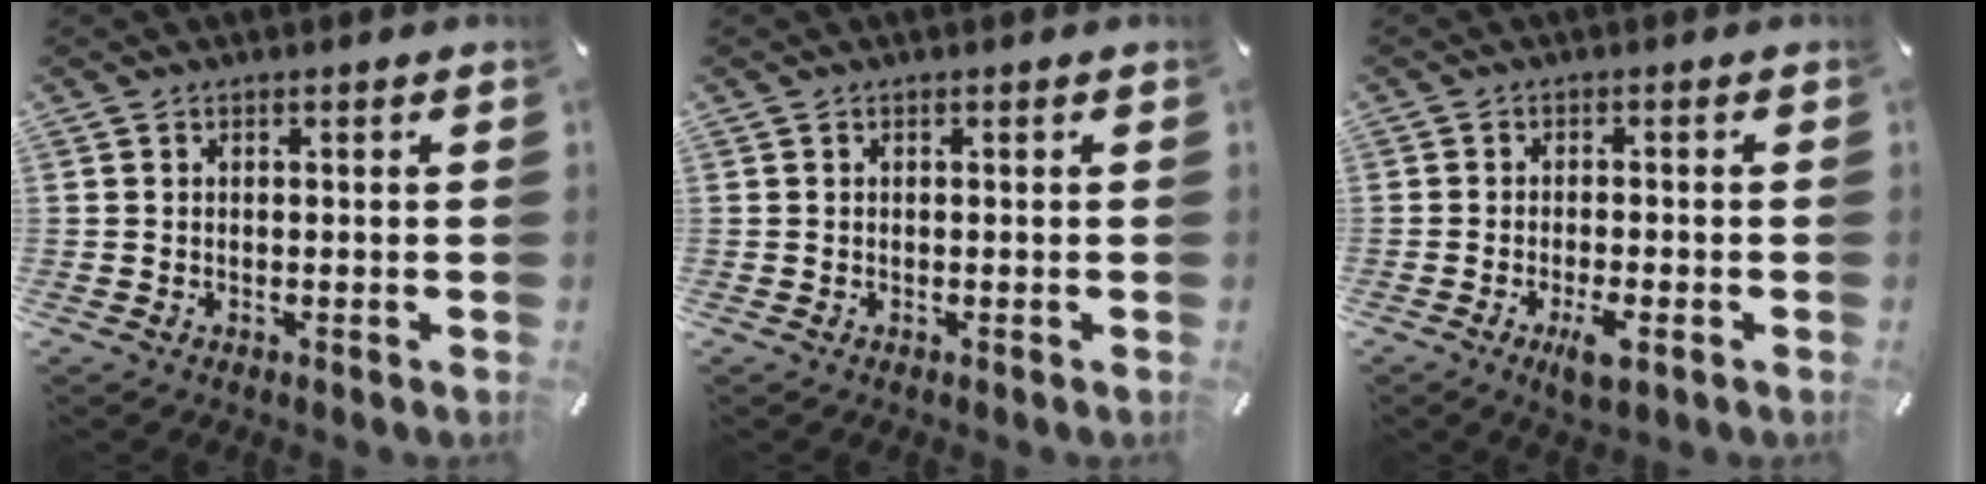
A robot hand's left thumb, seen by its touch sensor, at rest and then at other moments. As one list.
[{"total": 0.0}, {"total": 5.2, "force": [-2.4, 1.7, 4.3], "torque": [-0.077, 0.003, -0.040]}]